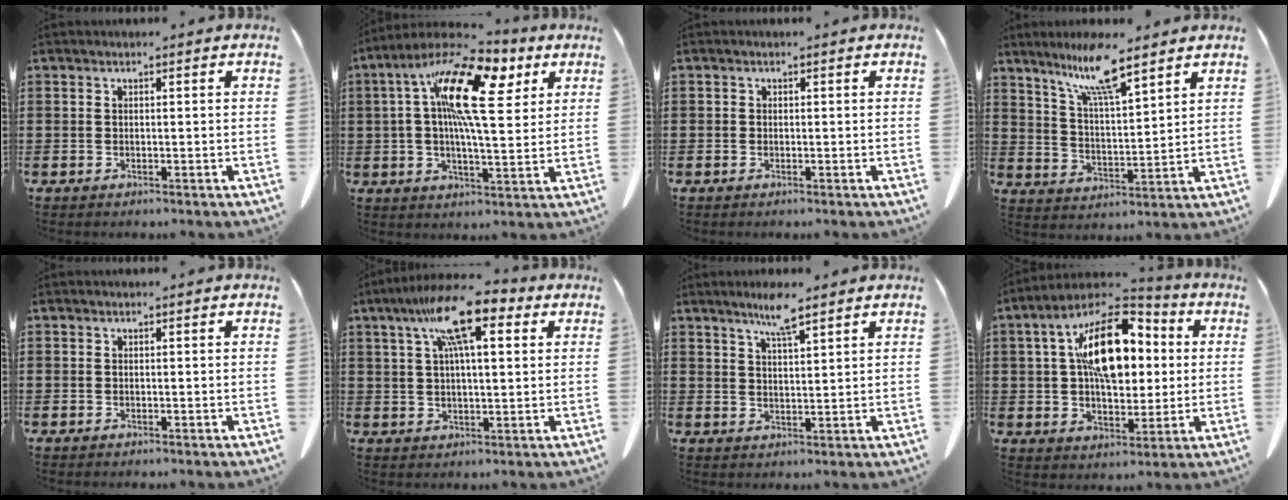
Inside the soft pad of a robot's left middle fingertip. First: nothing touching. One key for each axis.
{"total": 15.4, "fx": 6.5, "fy": 5.6, "fz": 12.8, "tx": -0.240, "ty": -0.016, "tz": 0.105}
{"total": 0.0}
{"total": 9.8, "fx": 7.4, "fy": 1.2, "fz": 6.3, "tx": -0.141, "ty": -0.020, "tz": 0.131}
{"total": 0.0}
{"total": 12.1, "fx": 6.4, "fy": 3.1, "fz": 9.8, "tx": -0.192, "ty": -0.004, "tz": 0.108}
{"total": 5.1, "fx": 3.8, "fy": 0.3, "fz": 3.4, "tx": -0.068, "ty": -0.006, "tz": 0.063}
{"total": 14.3, "fx": 3.5, "fy": 7.8, "fz": 11.5, "tx": -0.207, "ty": 0.019, "tz": 0.060}